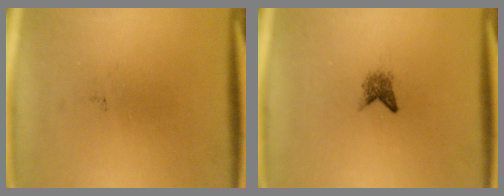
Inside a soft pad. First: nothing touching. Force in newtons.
{"total": 1.8}